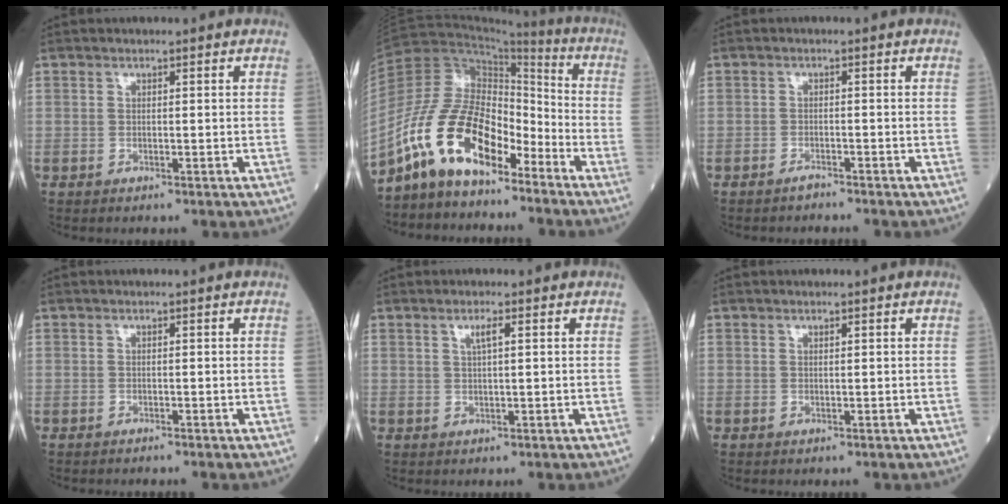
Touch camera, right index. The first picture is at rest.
{"total": 13.4, "force": [-9.0, 5.5, 8.2], "torque": [-0.174, 0.026, -0.170]}
{"total": 1.1, "force": [-1.1, 0.0, 0.1], "torque": [-0.002, -0.001, -0.017]}
{"total": 0.7, "force": [-0.7, 0.0, 0.2], "torque": [-0.001, 0.000, -0.011]}
{"total": 1.8, "force": [0.8, 0.0, 1.7], "torque": [-0.034, 0.001, 0.014]}
{"total": 0.0}